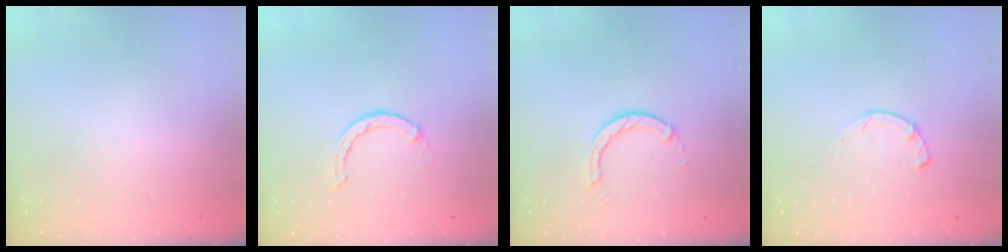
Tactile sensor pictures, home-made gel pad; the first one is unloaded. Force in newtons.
{"total": 3.0, "press": 3.0, "slide": 0.4}
{"total": 2.9, "press": 2.9, "slide": 0.4}
{"total": 2.3, "press": 2.3, "slide": 0.4}